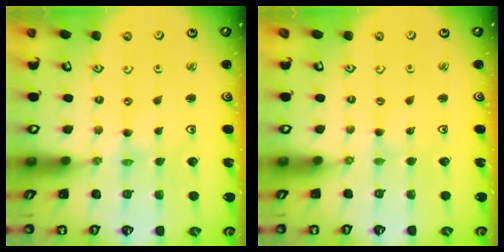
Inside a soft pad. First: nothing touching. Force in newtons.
{"total": 0.0}